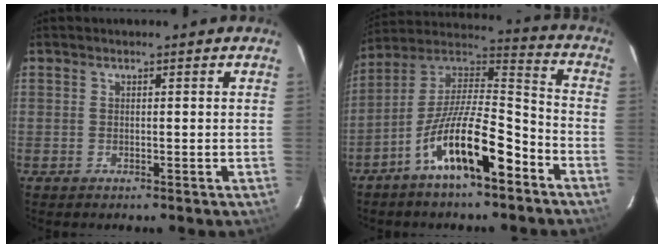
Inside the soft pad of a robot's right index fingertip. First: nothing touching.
{"total": 15.9, "force": [-9.0, 4.2, 12.4], "torque": [-0.223, 0.005, -0.163]}